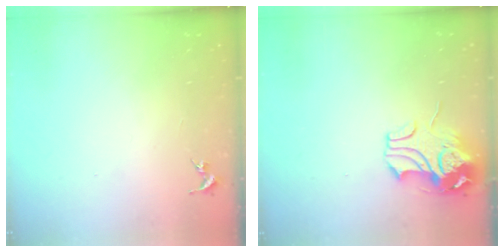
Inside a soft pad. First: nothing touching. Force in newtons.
{"total": 9.7, "press": 9.6, "slide": 1.7}